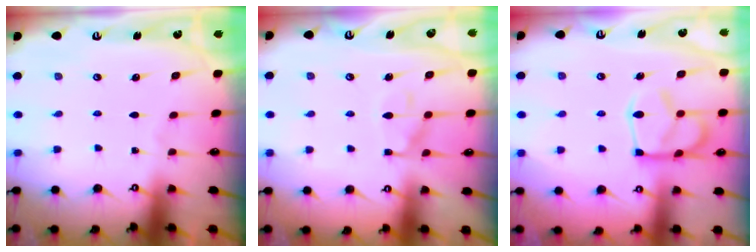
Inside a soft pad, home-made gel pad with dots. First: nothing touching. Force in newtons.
{"total": 9.1, "press": 9.0, "slide": 1.0}
{"total": 9.3, "press": 9.2, "slide": 1.4}